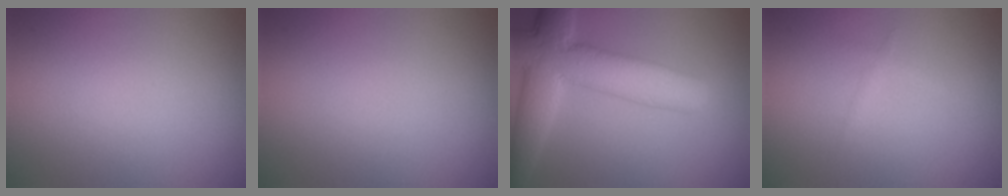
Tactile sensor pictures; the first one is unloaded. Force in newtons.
{"total": 0.0}
{"total": 8.2, "press": 8.2, "slide": 0.3}
{"total": 0.8, "press": 0.8, "slide": 0.0}